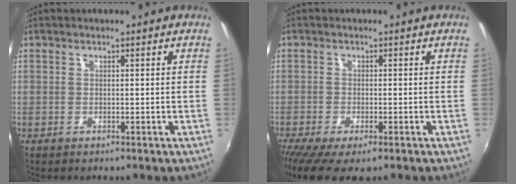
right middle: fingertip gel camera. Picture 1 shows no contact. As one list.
[{"total": 7.6, "force": [-5.3, 2.1, 5.1], "torque": [-0.121, -0.039, -0.091]}]